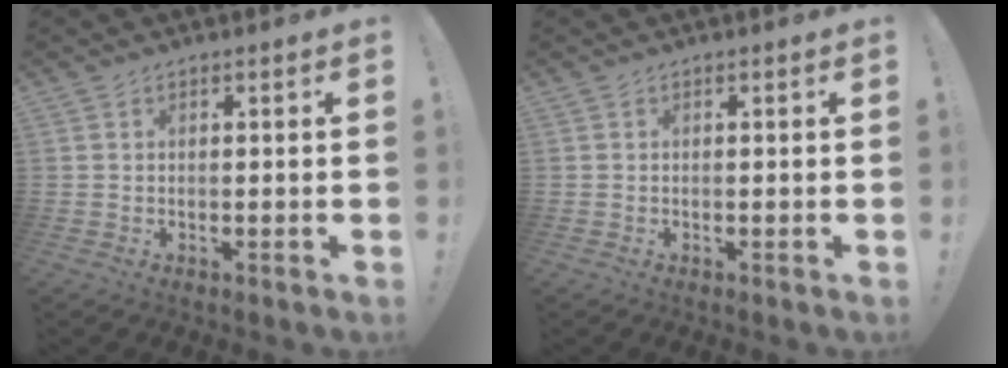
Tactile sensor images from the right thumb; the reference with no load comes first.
{"total": 0.0}